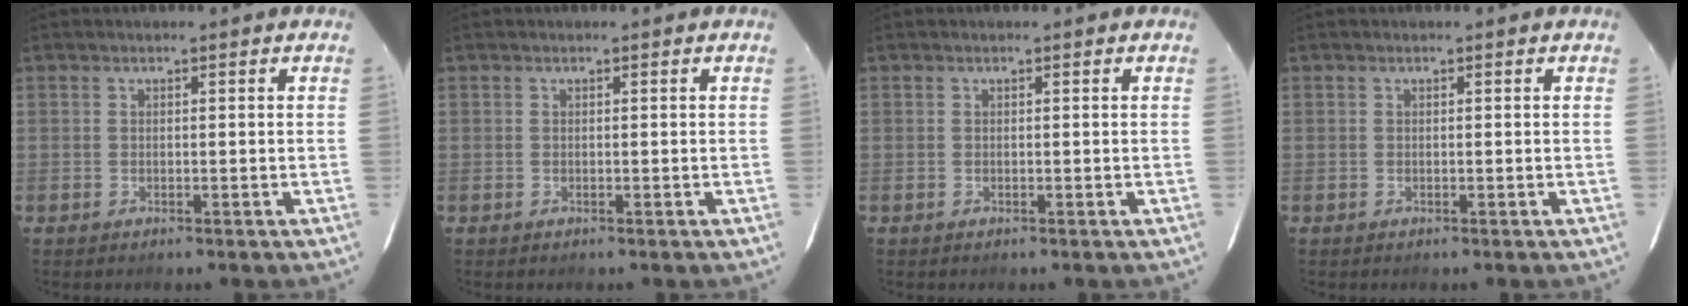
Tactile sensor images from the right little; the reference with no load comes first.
{"total": 0.0}
{"total": 0.0}
{"total": 0.0}